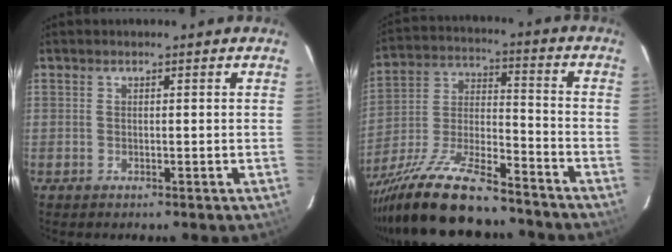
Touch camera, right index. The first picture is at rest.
{"total": 20.1, "force": [-15.9, 5.1, 11.2], "torque": [-0.231, -0.022, -0.268]}